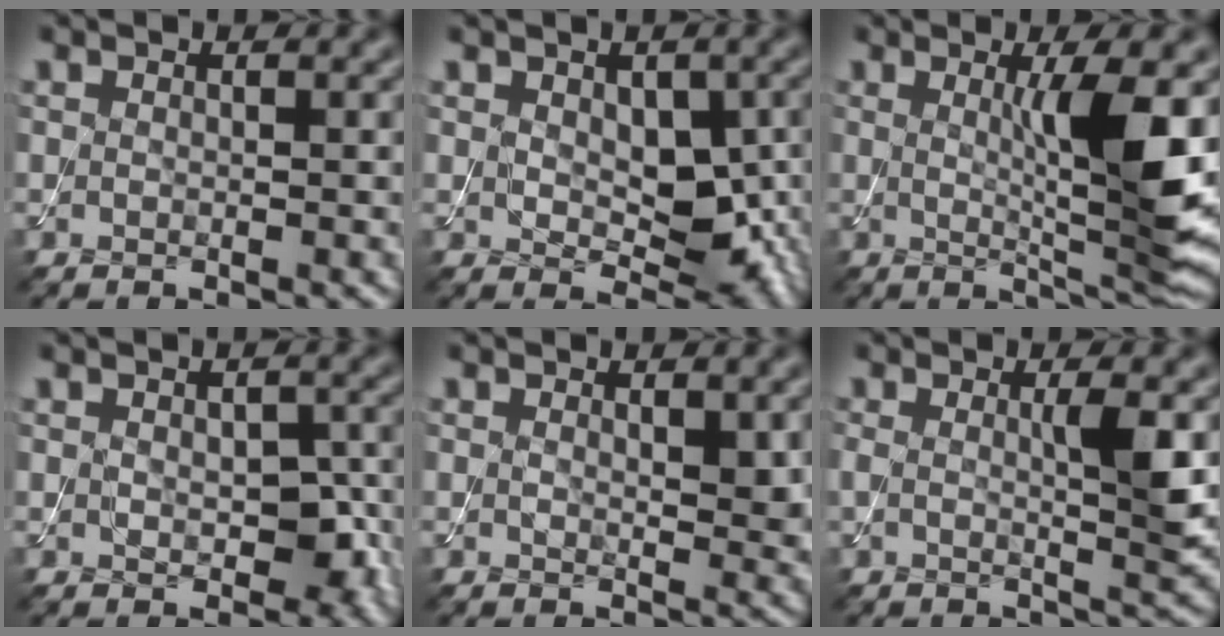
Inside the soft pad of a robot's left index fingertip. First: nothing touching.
{"total": 5.8, "force": [0.3, 3.7, 4.4], "torque": [-0.069, -0.015, 0.011]}
{"total": 7.1, "force": [1.0, 1.1, 7.0], "torque": [-0.107, -0.012, 0.022]}
{"total": 3.8, "force": [-0.4, 2.4, 2.9], "torque": [-0.044, -0.010, 0.001]}
{"total": 2.0, "force": [0.7, 0.9, 1.7], "torque": [-0.023, -0.007, 0.014]}
{"total": 3.4, "force": [0.4, 0.5, 3.3], "torque": [-0.057, -0.005, 0.005]}